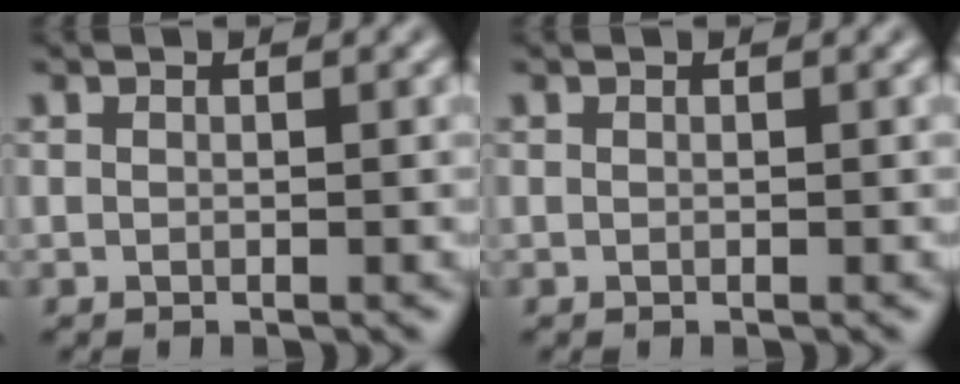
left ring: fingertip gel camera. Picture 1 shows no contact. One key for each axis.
{"total": 0.0}